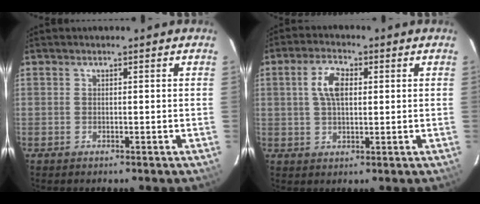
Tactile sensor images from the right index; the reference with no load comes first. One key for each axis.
{"total": 5.9, "fx": 1.3, "fy": 3.1, "fz": 4.9, "tx": -0.091, "ty": 0.013, "tz": 0.026}